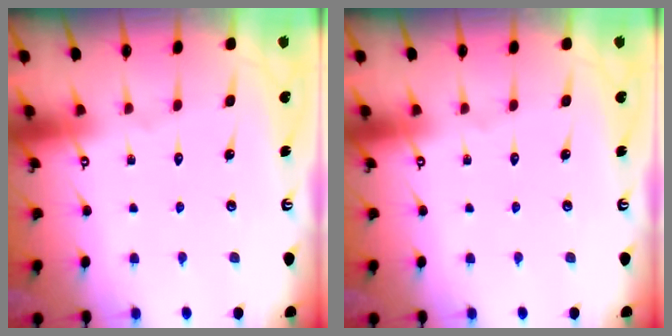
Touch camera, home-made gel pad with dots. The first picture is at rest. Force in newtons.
{"total": 0.0}